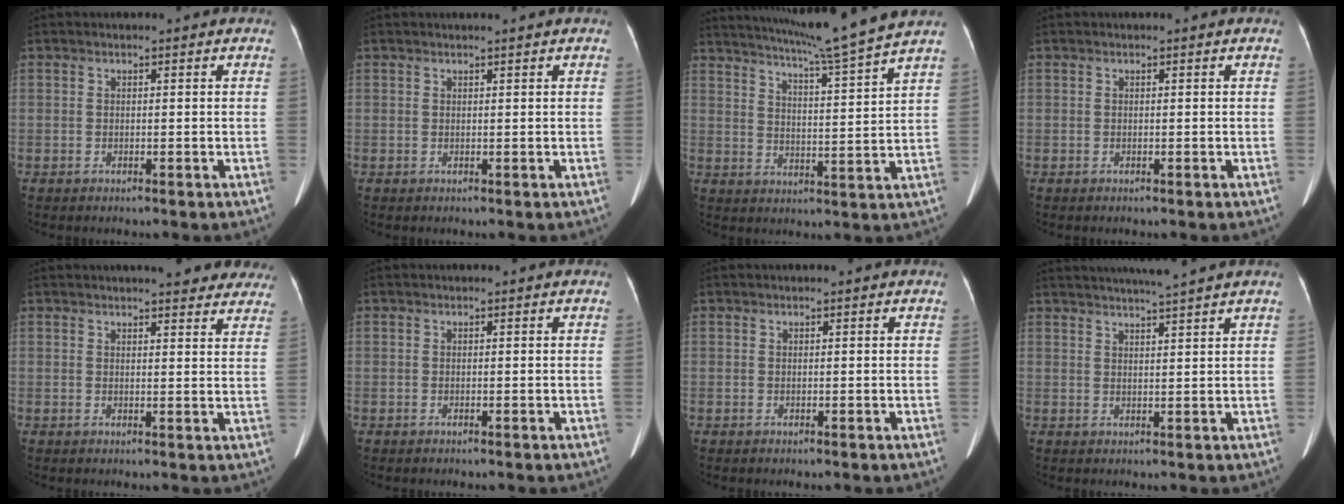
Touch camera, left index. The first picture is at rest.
{"total": 0.9, "force": [0.7, -0.2, 0.5], "torque": [-0.010, 0.005, 0.018]}
{"total": 14.4, "force": [12.7, -2.4, 6.5], "torque": [-0.113, -0.024, 0.179]}
{"total": 0.0}
{"total": 11.6, "force": [10.5, 2.6, 4.4], "torque": [-0.022, -0.006, 0.098]}
{"total": 0.0}
{"total": 0.0}
{"total": 7.0, "force": [6.1, -1.5, 3.0], "torque": [-0.045, 0.008, 0.085]}